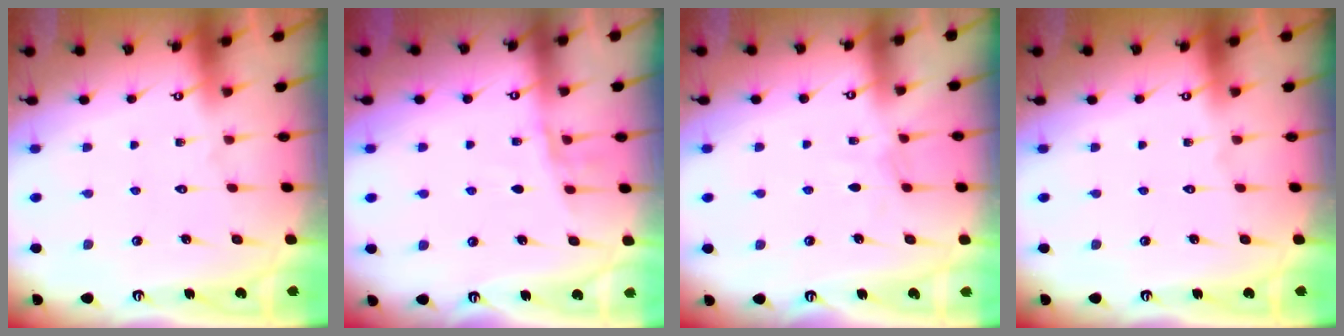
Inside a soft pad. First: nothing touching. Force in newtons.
{"total": 5.8, "press": 5.7, "slide": 1.3}
{"total": 3.6, "press": 3.5, "slide": 0.4}
{"total": 0.0}